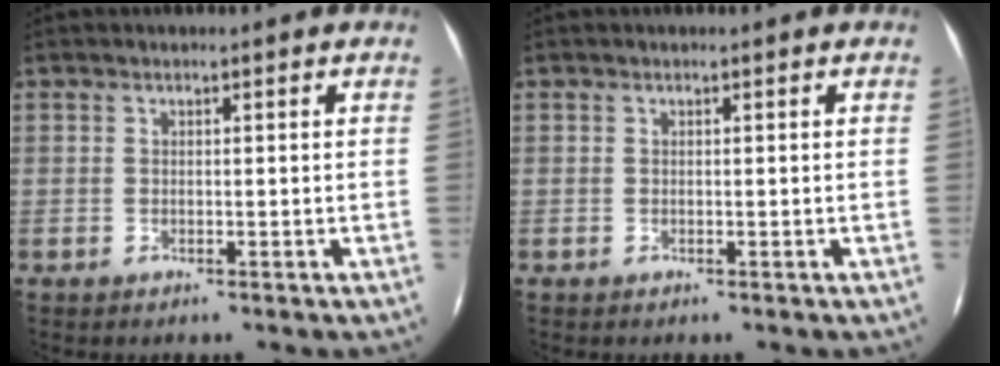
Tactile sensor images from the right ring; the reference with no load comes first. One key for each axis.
{"total": 0.0}